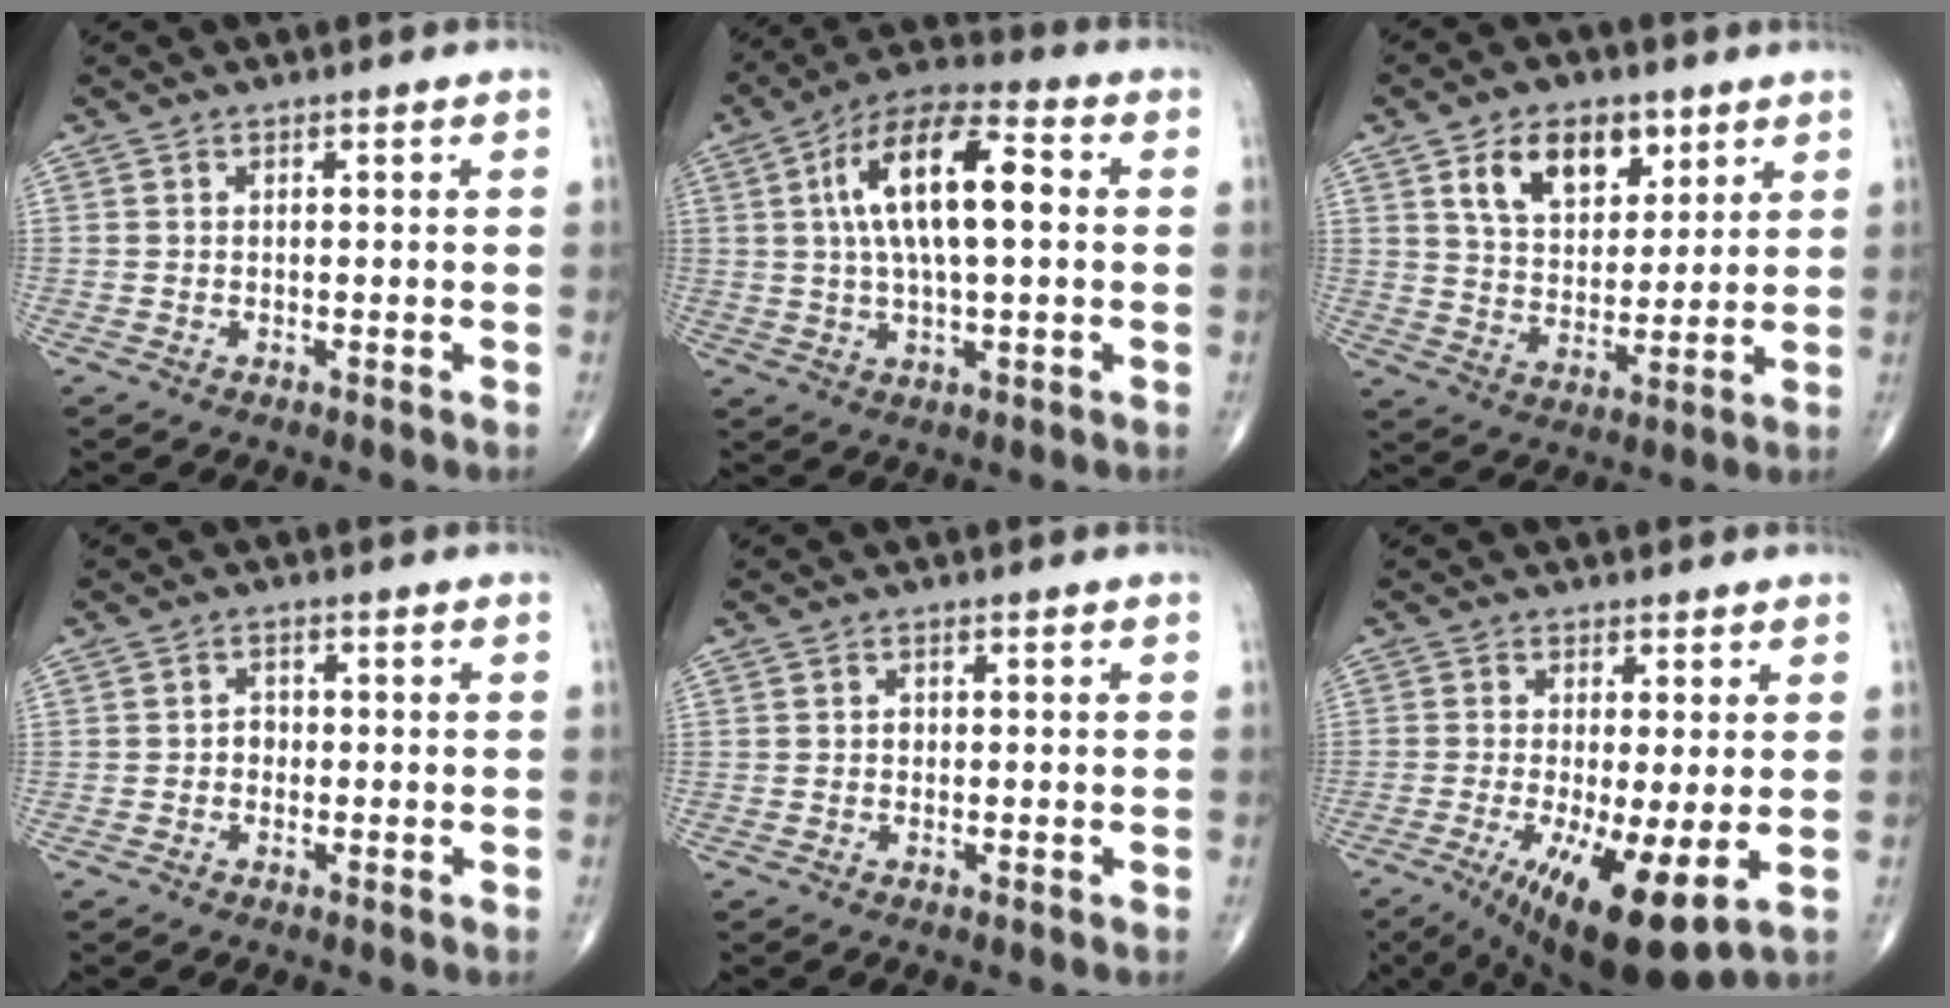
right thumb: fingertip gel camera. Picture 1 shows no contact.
{"total": 16.0, "force": [2.5, 6.3, 14.5], "torque": [-0.257, 0.025, 0.036]}
{"total": 12.1, "force": [6.0, 7.5, 7.4], "torque": [-0.090, -0.028, 0.108]}
{"total": 1.6, "force": [-0.4, 1.4, 0.8], "torque": [-0.002, 0.006, -0.011]}
{"total": 0.7, "force": [-0.1, 0.6, 0.4], "torque": [-0.002, 0.002, -0.003]}
{"total": 12.8, "force": [-3.7, 3.2, 11.8], "torque": [-0.204, -0.028, -0.051]}